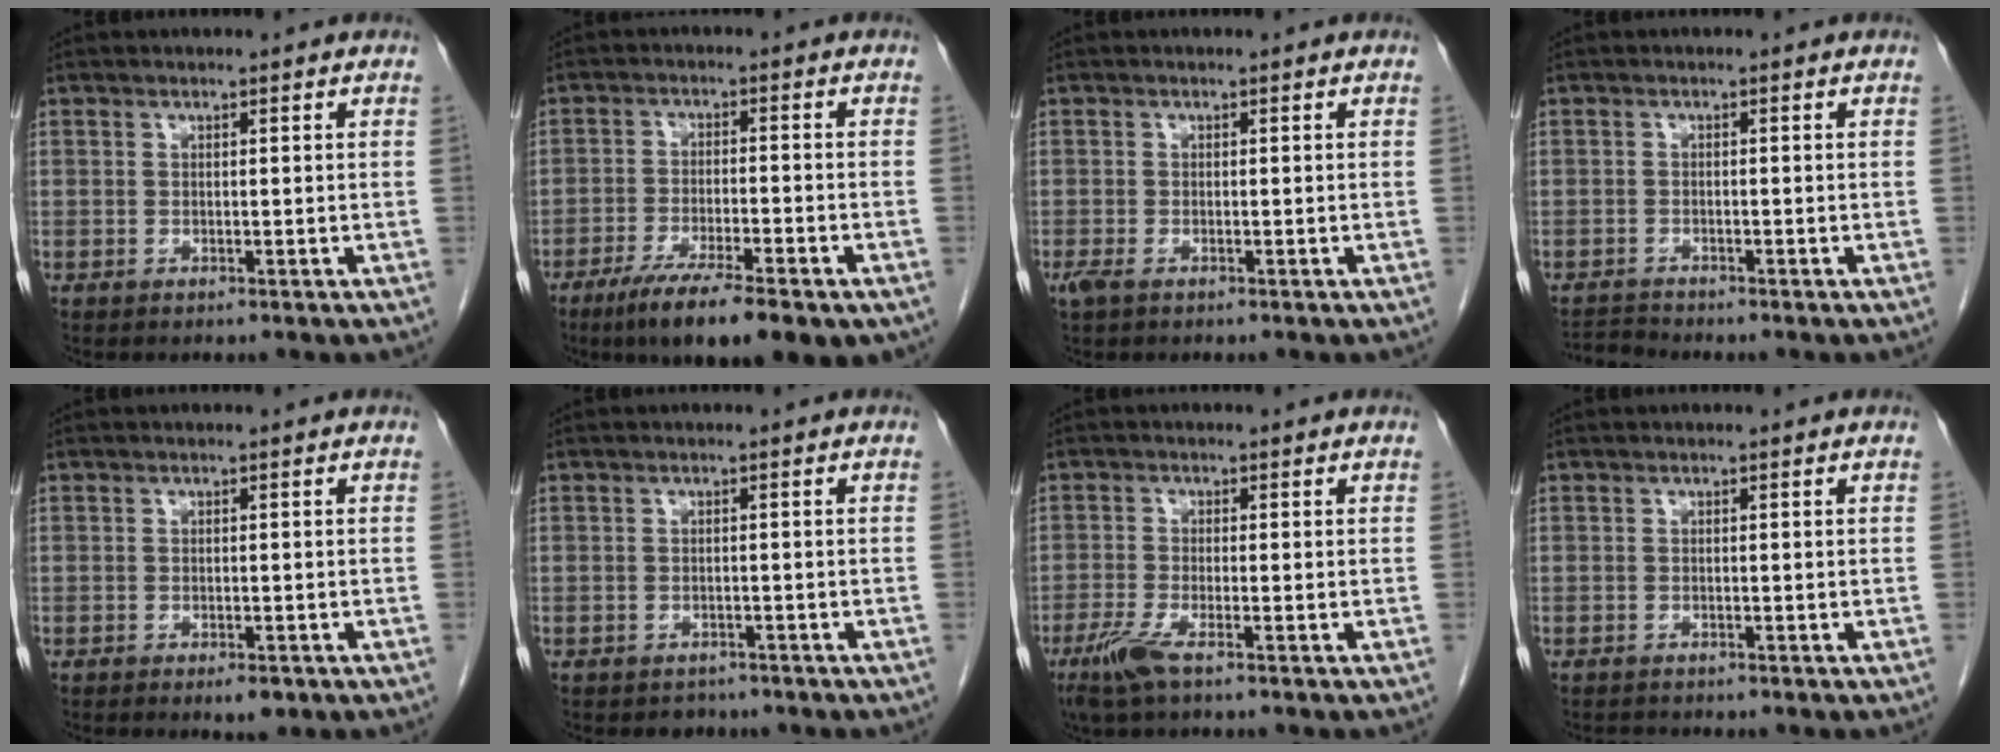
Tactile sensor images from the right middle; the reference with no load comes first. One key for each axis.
{"total": 13.5, "fx": -8.8, "fy": 2.6, "fz": 9.9, "tx": -0.136, "ty": -0.023, "tz": -0.136}
{"total": 1.5, "fx": -0.8, "fy": 0.7, "fz": 1.0, "tx": -0.026, "ty": -0.004, "tz": -0.012}
{"total": 1.9, "fx": -1.8, "fy": -0.6, "fz": -0.5, "tx": 0.008, "ty": -0.015, "tz": -0.031}
{"total": 2.1, "fx": -1.2, "fy": 0.8, "fz": 1.5, "tx": -0.020, "ty": -0.001, "tz": -0.010}
{"total": 2.0, "fx": -1.6, "fy": 1.2, "fz": 0.0, "tx": -0.009, "ty": 0.003, "tz": -0.024}
{"total": 4.1, "fx": -2.6, "fy": 0.4, "fz": 3.1, "tx": -0.072, "ty": -0.013, "tz": -0.054}
{"total": 0.9, "fx": -0.9, "fy": 0.1, "fz": 0.0, "tx": -0.003, "ty": -0.005, "tz": -0.014}